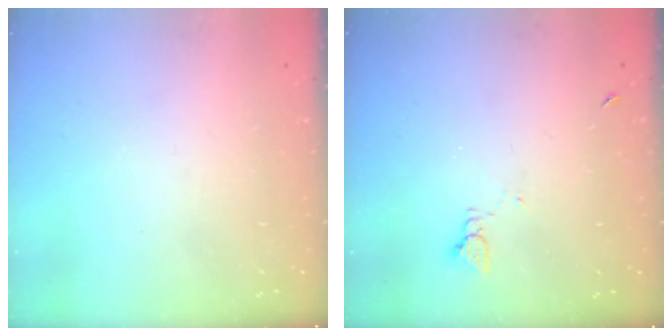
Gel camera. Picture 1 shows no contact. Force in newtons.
{"total": 2.3, "press": 2.3, "slide": 0.3}